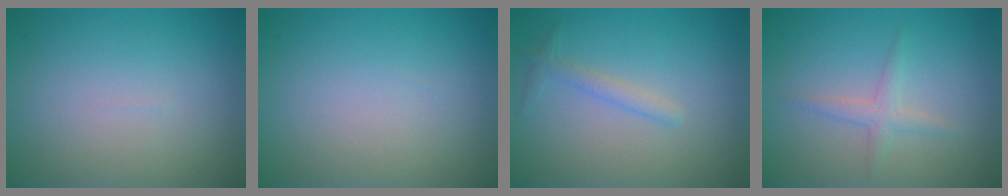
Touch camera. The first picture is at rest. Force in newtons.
{"total": 0.0}
{"total": 1.4, "press": 1.4, "slide": 0.1}
{"total": 1.5, "press": 1.5, "slide": 0.1}